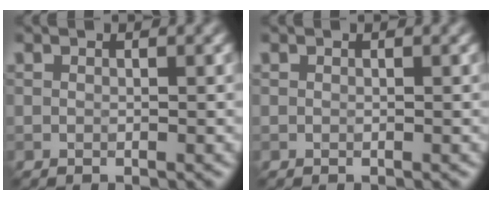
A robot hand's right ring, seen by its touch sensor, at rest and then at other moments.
{"total": 0.0}